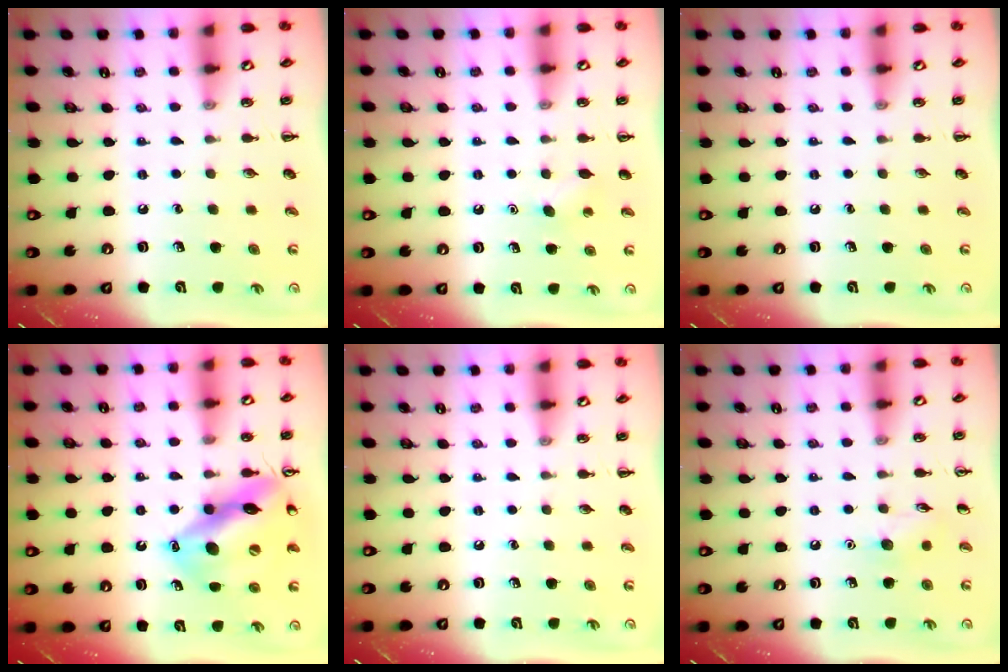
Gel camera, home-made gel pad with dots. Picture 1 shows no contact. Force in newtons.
{"total": 4.0, "press": 3.8, "slide": 1.1}
{"total": 0.0}
{"total": 16.6, "press": 16.3, "slide": 3.1}
{"total": 0.0}
{"total": 6.7, "press": 6.5, "slide": 1.4}